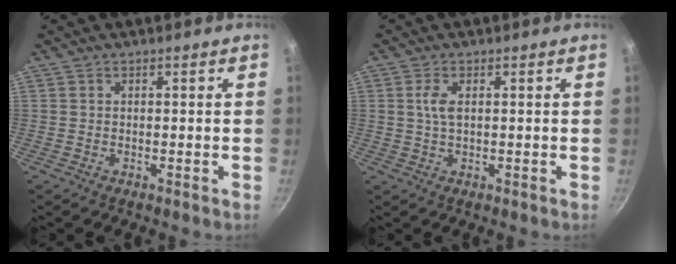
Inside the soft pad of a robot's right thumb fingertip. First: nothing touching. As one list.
[{"total": 2.9, "force": [0.6, 1.3, 2.6], "torque": [-0.056, 0.004, 0.013]}]